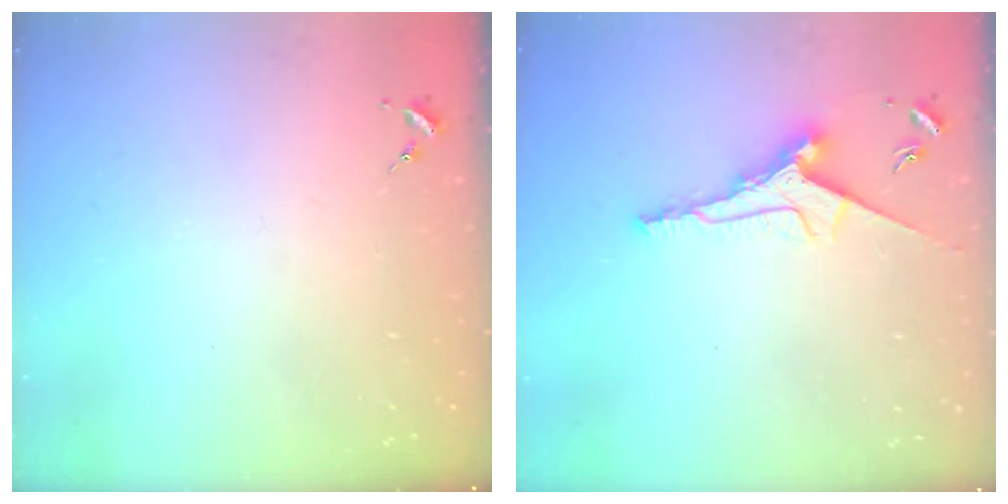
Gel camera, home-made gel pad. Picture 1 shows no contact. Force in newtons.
{"total": 9.2, "press": 9.2, "slide": 0.5}